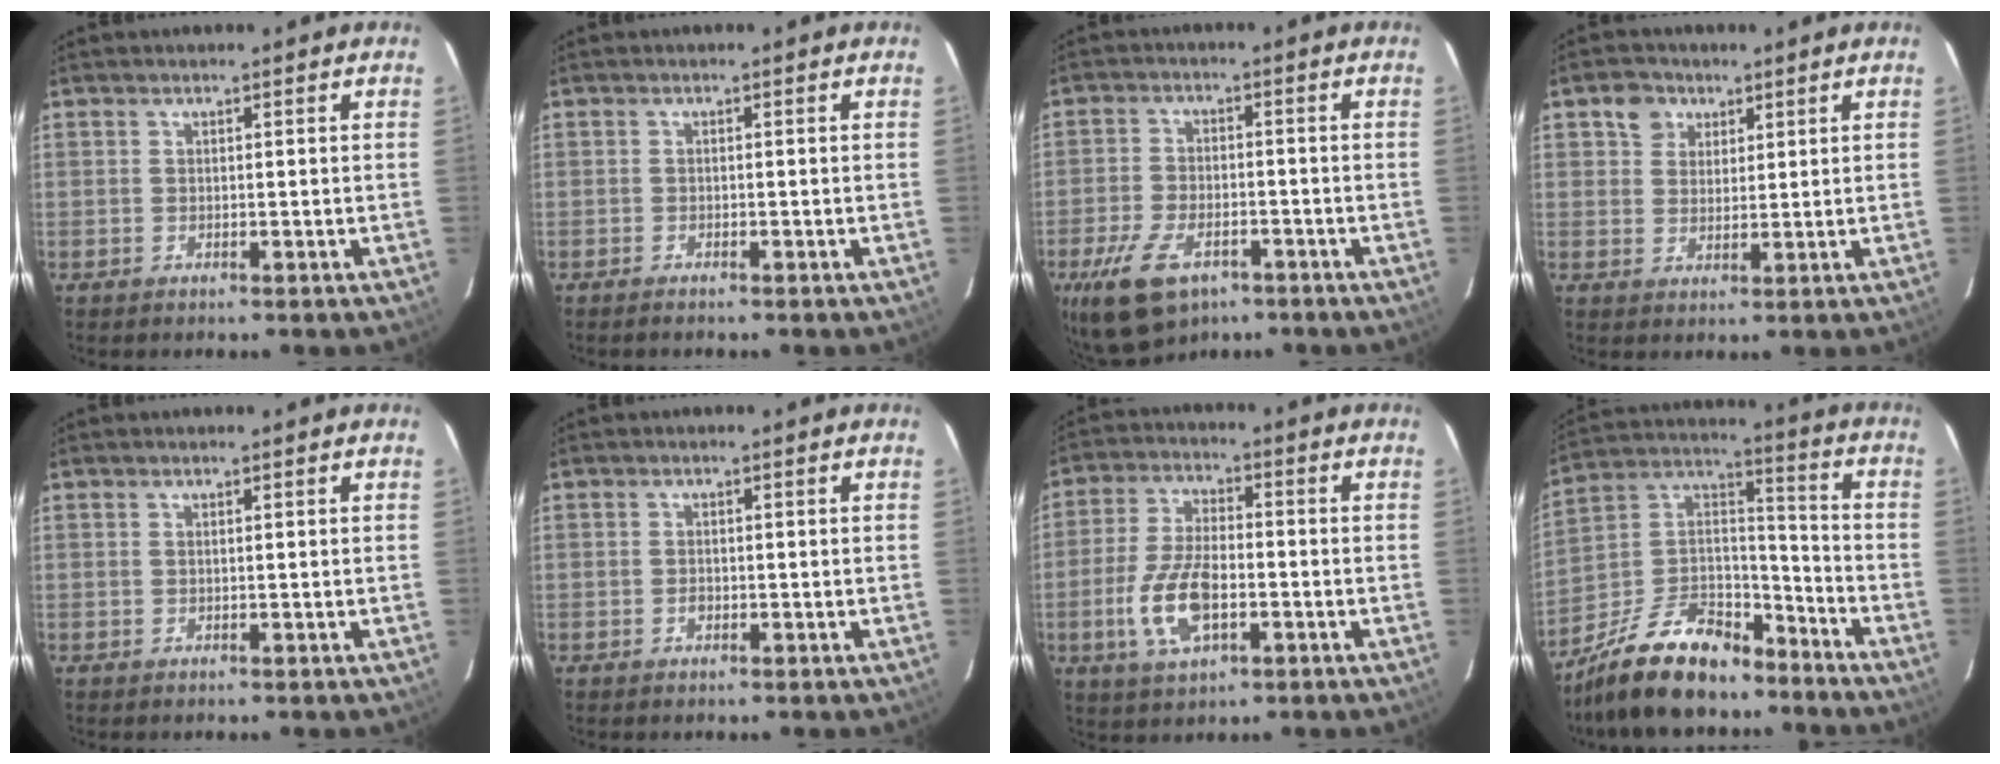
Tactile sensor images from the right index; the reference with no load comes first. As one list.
[{"total": 1.0, "force": [-0.9, 0.1, 0.3], "torque": [-0.011, -0.003, -0.017]}, {"total": 12.3, "force": [-7.3, 6.4, 7.6], "torque": [-0.176, -0.023, -0.128]}, {"total": 4.7, "force": [2.4, 3.8, 1.1], "torque": [-0.010, 0.016, 0.043]}, {"total": 0.0}, {"total": 1.2, "force": [-0.5, 0.9, 0.6], "torque": [-0.009, 0.003, -0.007]}, {"total": 11.5, "force": [-3.4, 5.2, 9.6], "torque": [-0.204, -0.002, -0.061]}, {"total": 19.0, "force": [-14.0, 8.6, 9.6], "torque": [-0.207, 0.031, -0.234]}]